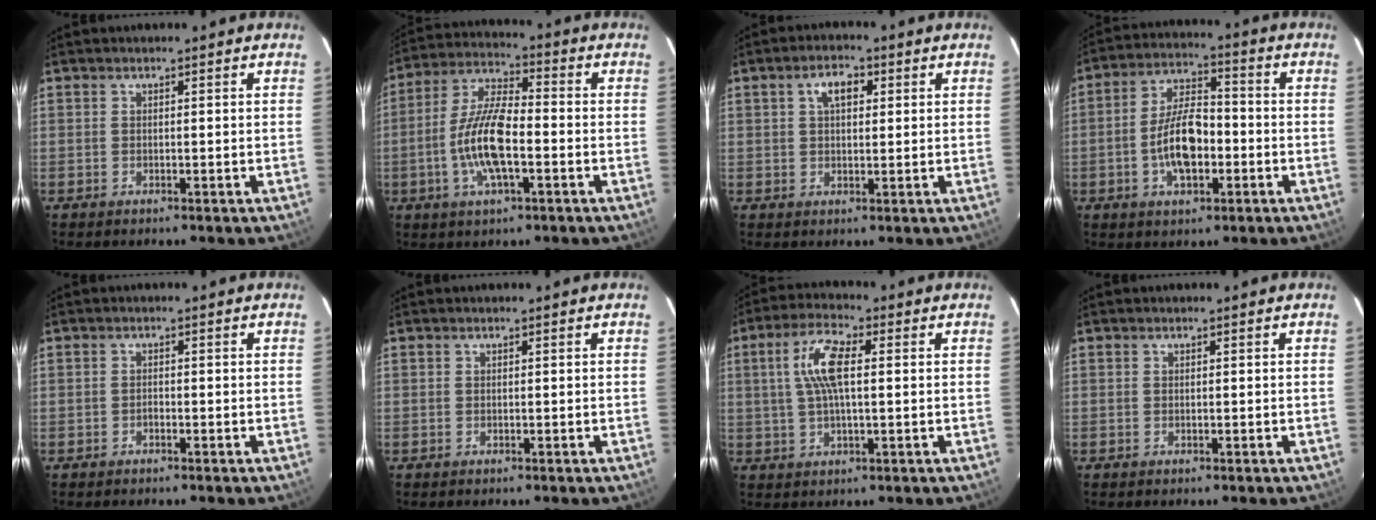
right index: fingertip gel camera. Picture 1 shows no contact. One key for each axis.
{"total": 12.2, "fx": -3.2, "fy": 4.0, "fz": 11.1, "tx": -0.229, "ty": 0.002, "tz": -0.064}
{"total": 4.4, "fx": 1.5, "fy": 2.5, "fz": 3.3, "tx": -0.056, "ty": 0.015, "tz": 0.027}
{"total": 10.5, "fx": -2.7, "fy": 5.1, "fz": 8.8, "tx": -0.171, "ty": 0.012, "tz": -0.044}
{"total": 0.7, "fx": -0.5, "fy": 0.4, "fz": 0.2, "tx": -0.003, "ty": 0.003, "tz": -0.009}
{"total": 0.0}
{"total": 8.5, "fx": 1.5, "fy": 2.9, "fz": 7.9, "tx": -0.158, "ty": 0.015, "tz": 0.029}
{"total": 0.0}